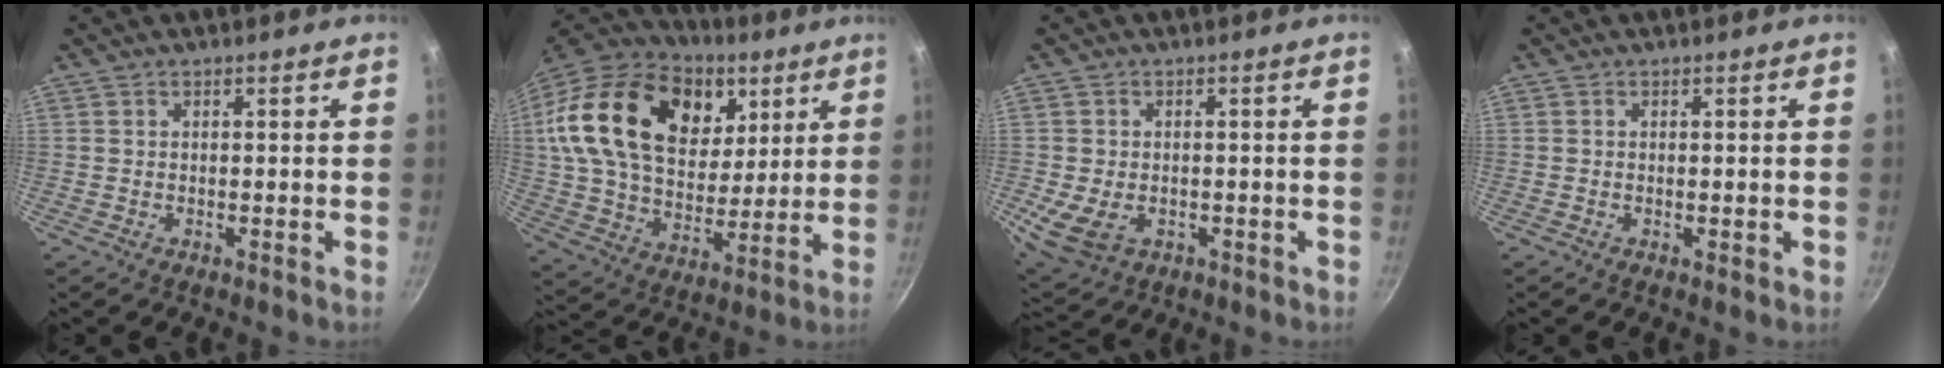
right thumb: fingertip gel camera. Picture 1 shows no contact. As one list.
[{"total": 31.8, "force": [11.7, 20.9, 21.0], "torque": [-0.375, -0.008, 0.197]}, {"total": 7.6, "force": [-1.6, 5.4, 5.1], "torque": [-0.093, -0.007, -0.016]}, {"total": 0.9, "force": [-0.1, 0.4, 0.8], "torque": [-0.009, 0.000, -0.003]}]